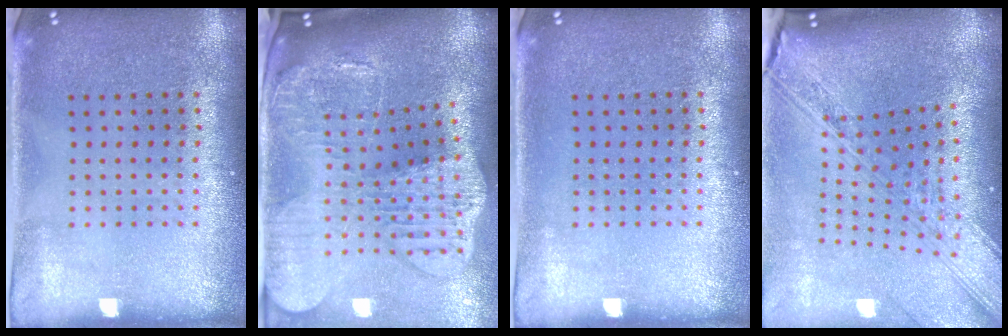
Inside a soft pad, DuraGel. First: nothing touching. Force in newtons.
{"total": 4.5, "press": 3.3, "slide": 3.0}
{"total": 0.0}
{"total": 3.9, "press": 2.8, "slide": 2.7}